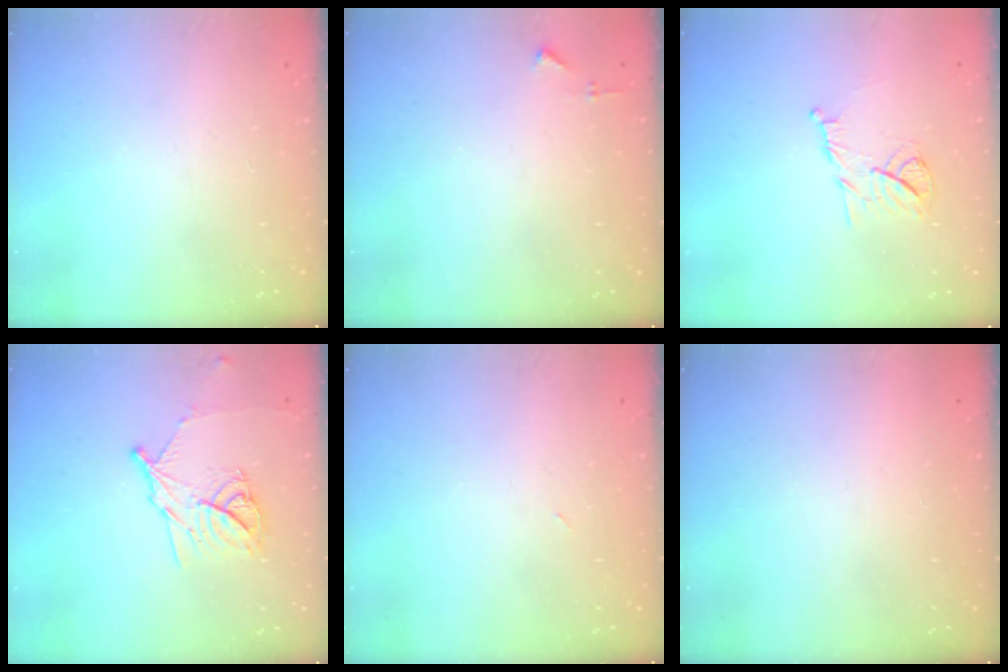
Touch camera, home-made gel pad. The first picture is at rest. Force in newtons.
{"total": 3.7, "press": 3.7, "slide": 0.5}
{"total": 8.6, "press": 8.6, "slide": 0.7}
{"total": 12.7, "press": 12.7, "slide": 0.7}
{"total": 2.9, "press": 2.9, "slide": 0.7}
{"total": 1.5, "press": 1.5, "slide": 0.1}